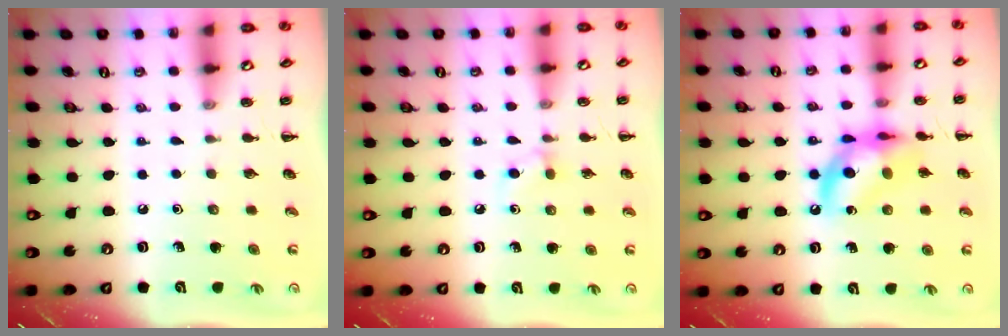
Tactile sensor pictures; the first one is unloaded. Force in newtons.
{"total": 5.0, "press": 4.6, "slide": 2.0}
{"total": 12.2, "press": 11.9, "slide": 2.7}